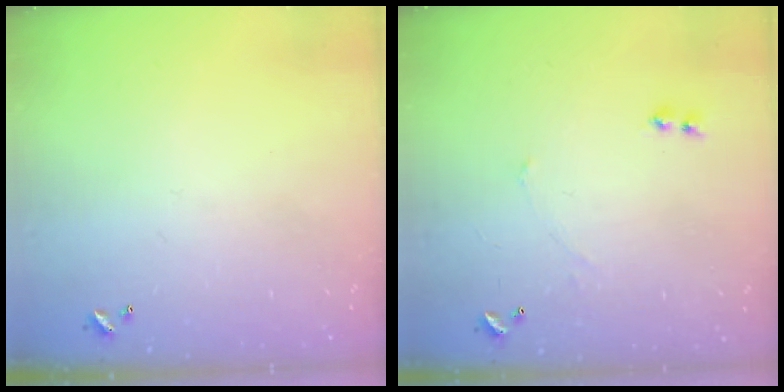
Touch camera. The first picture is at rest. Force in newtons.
{"total": 2.4, "press": 2.3, "slide": 0.5}